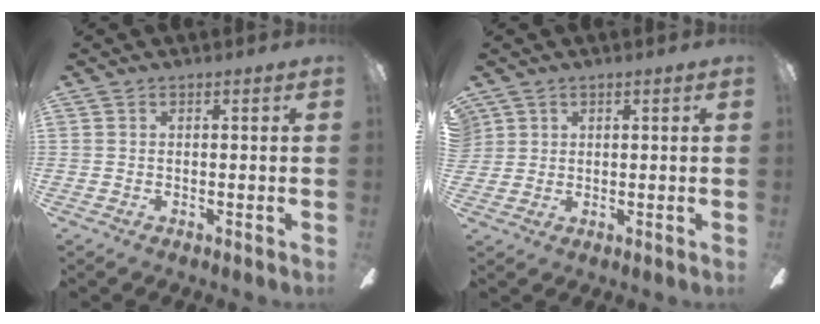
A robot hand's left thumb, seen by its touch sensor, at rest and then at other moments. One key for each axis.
{"total": 1.8, "fx": 1.1, "fy": 1.5, "fz": -0.1, "tx": -0.001, "ty": 0.003, "tz": 0.022}